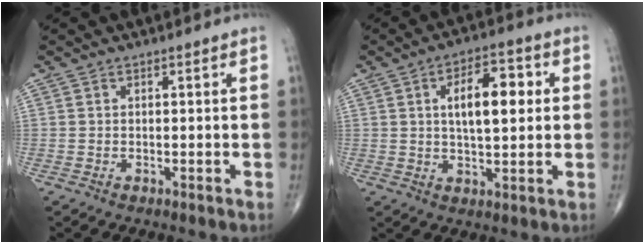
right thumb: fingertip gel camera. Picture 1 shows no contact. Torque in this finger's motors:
{"motor_torque": [-0.32, 0.24, 0.68, 0.09, 0.08]}